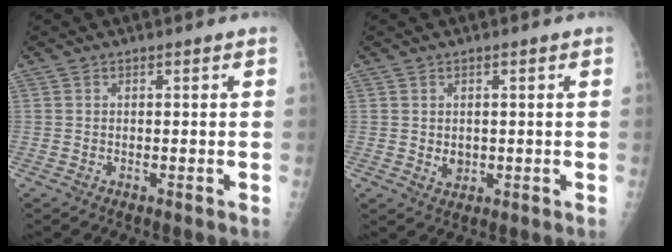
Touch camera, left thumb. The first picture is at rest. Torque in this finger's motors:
{"motor_torque": [-0.05, 0.16, 0.20, -0.07, 0.02]}